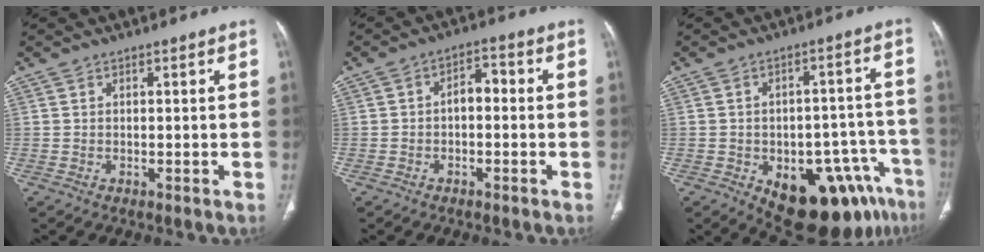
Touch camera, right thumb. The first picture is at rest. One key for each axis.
{"total": 4.1, "fx": -0.6, "fy": 2.5, "fz": 3.2, "tx": -0.038, "ty": 0.023, "tz": -0.017}
{"total": 19.2, "fx": -9.7, "fy": 9.7, "fz": 13.5, "tx": -0.107, "ty": 0.061, "tz": -0.114}